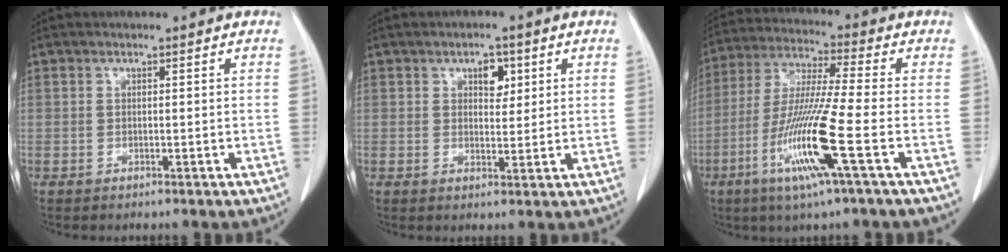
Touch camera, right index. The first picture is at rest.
{"total": 3.4, "force": [1.5, 2.0, 2.4], "torque": [-0.033, 0.004, 0.023]}
{"total": 13.7, "force": [-5.0, -1.1, 12.7], "torque": [-0.254, -0.022, -0.101]}